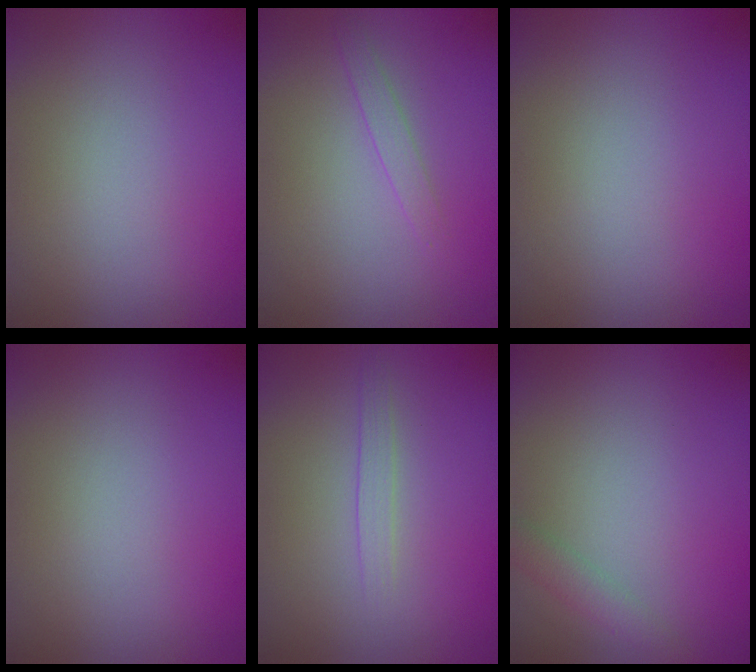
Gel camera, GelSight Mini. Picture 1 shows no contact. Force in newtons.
{"total": 1.1, "press": 1.1, "slide": 0.1}
{"total": 0.0}
{"total": 0.0}
{"total": 1.2, "press": 1.2, "slide": 0.1}
{"total": 1.4, "press": 1.4, "slide": 0.0}